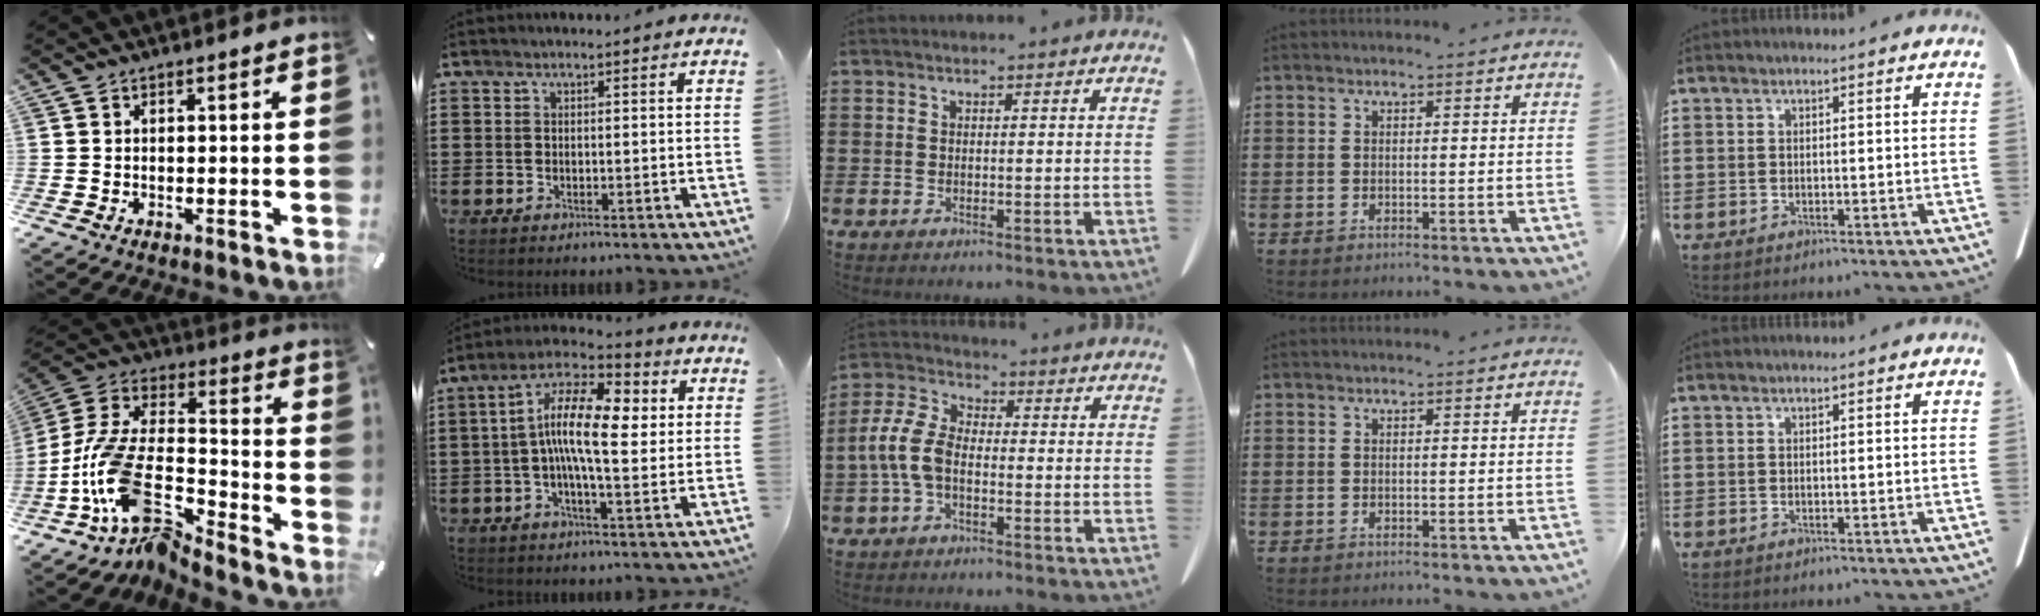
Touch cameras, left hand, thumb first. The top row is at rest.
{"thumb": {"total": 16.7, "force": [-10.1, 7.6, 11.0], "torque": [-0.254, 0.011, -0.188]}, "index": {"total": 13.9, "force": [2.2, 4.9, 12.8], "torque": [-0.254, -0.007, 0.037]}, "middle": {"total": 7.2, "force": [-1.9, 4.1, 5.7], "torque": [-0.152, -0.004, -0.045]}}